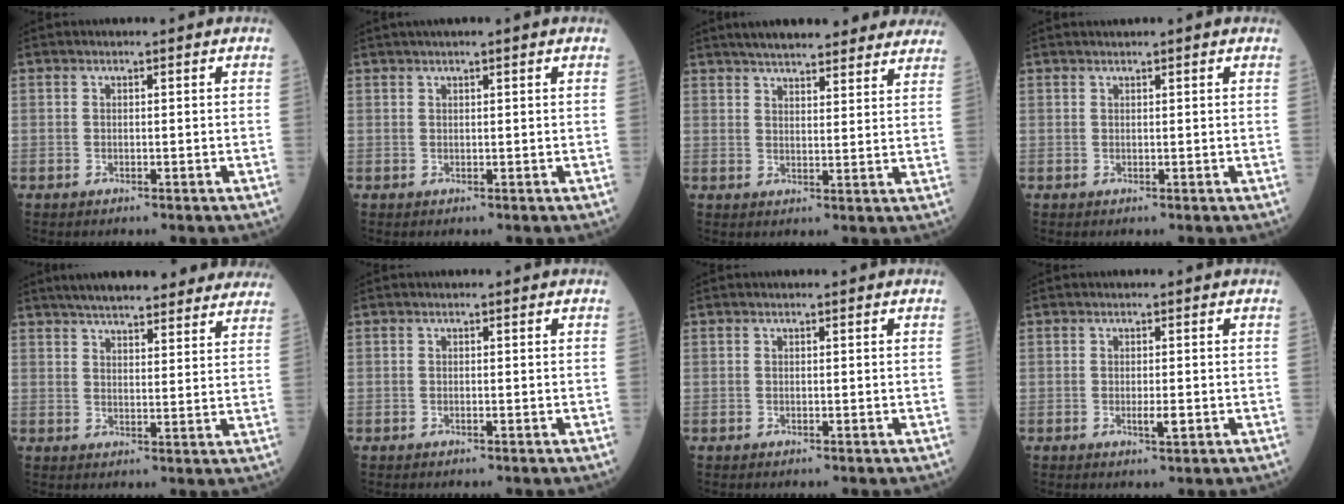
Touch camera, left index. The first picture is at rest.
{"total": 2.6, "force": [1.9, -0.2, 1.8], "torque": [-0.024, 0.024, 0.030]}
{"total": 18.5, "force": [16.3, 3.8, 7.9], "torque": [-0.101, 0.028, 0.205]}
{"total": 1.9, "force": [1.5, -0.1, 1.1], "torque": [-0.010, 0.023, 0.023]}
{"total": 20.5, "force": [18.0, 4.2, 8.8], "torque": [-0.119, 0.025, 0.225]}
{"total": 0.0}
{"total": 0.0}
{"total": 1.8, "force": [-0.5, 0.3, 1.7], "torque": [-0.031, -0.004, -0.007]}